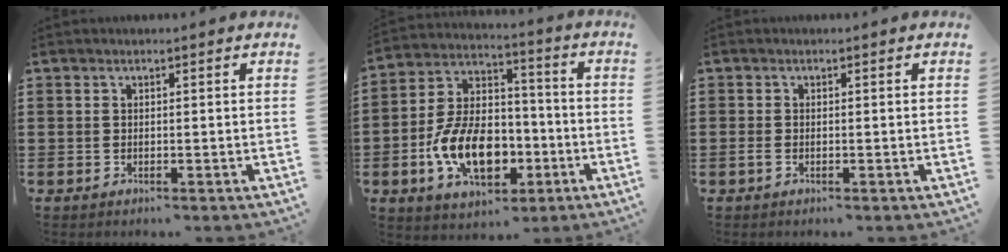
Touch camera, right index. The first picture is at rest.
{"total": 12.5, "force": [-3.9, 7.8, 8.9], "torque": [-0.183, 0.004, -0.069]}
{"total": 0.7, "force": [-0.4, 0.2, 0.5], "torque": [-0.019, -0.010, -0.008]}